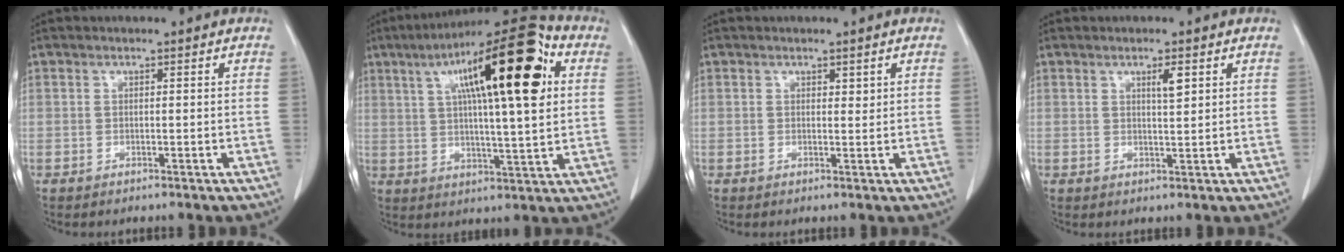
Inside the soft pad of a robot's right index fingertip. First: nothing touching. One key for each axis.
{"total": 22.5, "fx": 7.3, "fy": 3.9, "fz": 20.9, "tx": -0.335, "ty": 0.041, "tz": 0.105}
{"total": 0.8, "fx": 0.6, "fy": 0.4, "fz": 0.5, "tx": -0.001, "ty": -0.004, "tz": 0.007}
{"total": 2.3, "fx": 1.1, "fy": 0.3, "fz": 2.0, "tx": -0.034, "ty": -0.002, "tz": 0.018}